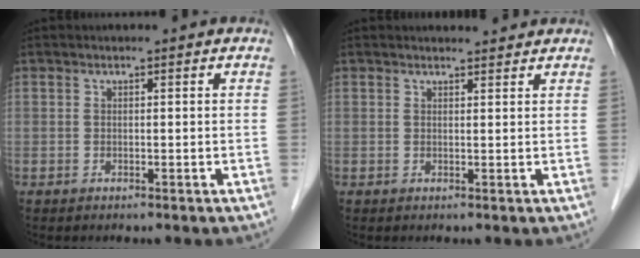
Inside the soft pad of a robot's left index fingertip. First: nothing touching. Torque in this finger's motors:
{"motor_torque": [0.66, -1.01, 0.00, 0.00]}